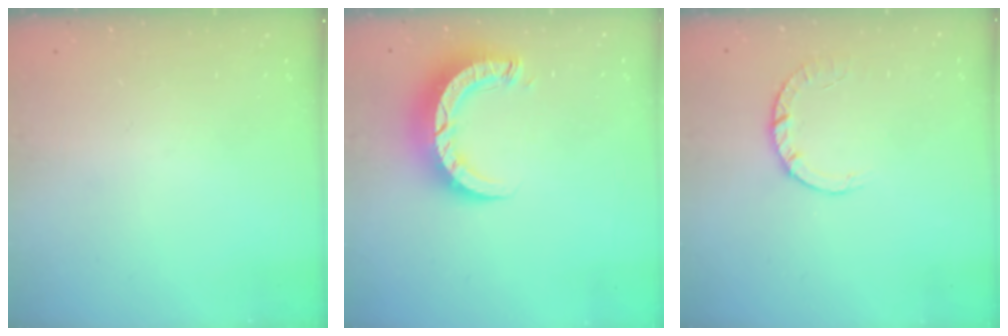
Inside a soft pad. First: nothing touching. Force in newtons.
{"total": 8.8, "press": 8.8, "slide": 0.8}
{"total": 2.8, "press": 2.8, "slide": 0.4}